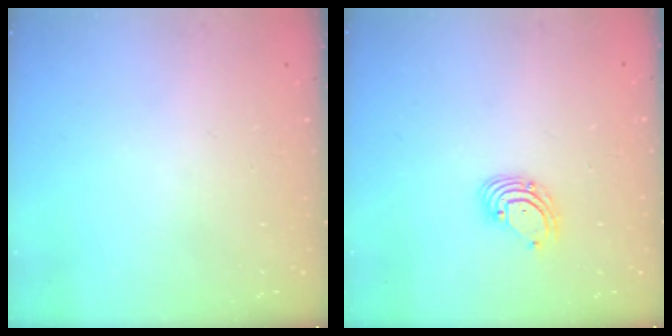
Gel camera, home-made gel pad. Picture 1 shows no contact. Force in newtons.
{"total": 3.7, "press": 3.7, "slide": 0.4}